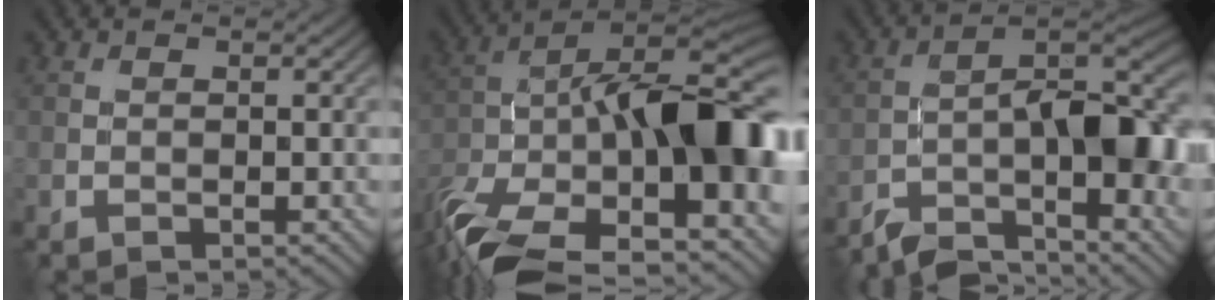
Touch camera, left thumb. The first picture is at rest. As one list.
[{"total": 19.0, "force": [-7.4, 8.3, 15.4], "torque": [-0.283, -0.016, -0.133]}, {"total": 11.1, "force": [-6.8, 3.4, 8.1], "torque": [-0.112, 0.003, -0.126]}]